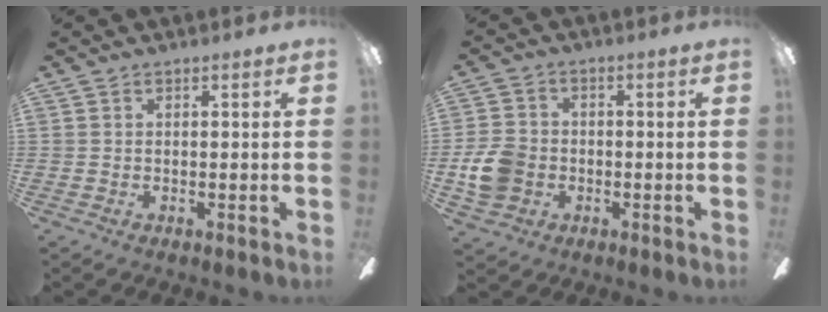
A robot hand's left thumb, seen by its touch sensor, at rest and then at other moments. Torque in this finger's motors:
{"motor_torque": [-0.06, 0.17, -0.01, 0.04, 0.01]}